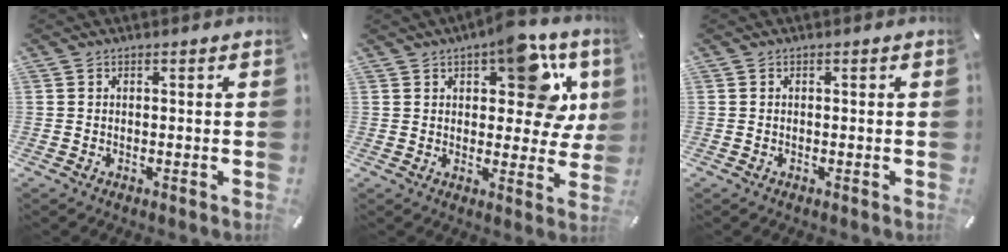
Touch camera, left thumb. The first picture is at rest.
{"total": 15.2, "force": [6.8, 7.4, 11.5], "torque": [-0.131, -0.033, 0.109]}
{"total": 0.0}